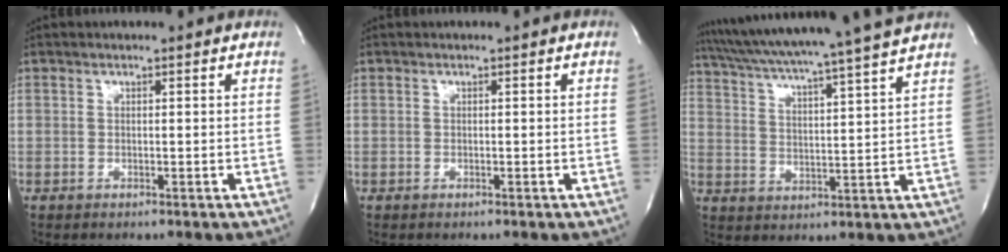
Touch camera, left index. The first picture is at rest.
{"total": 0.0}
{"total": 18.9, "force": [16.8, -2.3, 8.4], "torque": [-0.151, -0.018, 0.244]}